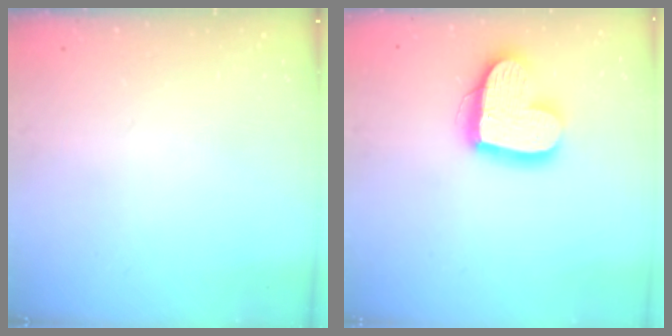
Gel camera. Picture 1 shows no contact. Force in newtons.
{"total": 18.1, "press": 18.0, "slide": 1.8}